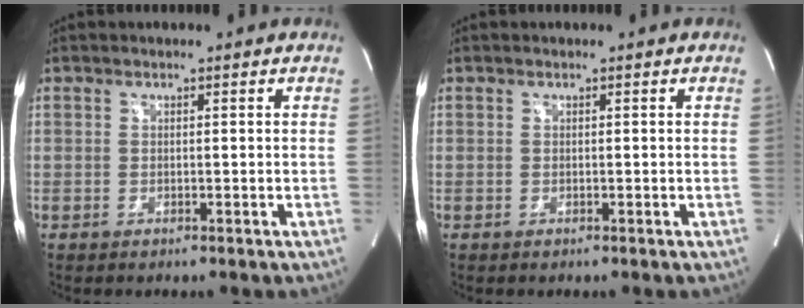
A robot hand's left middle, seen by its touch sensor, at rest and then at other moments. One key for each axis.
{"total": 0.0}